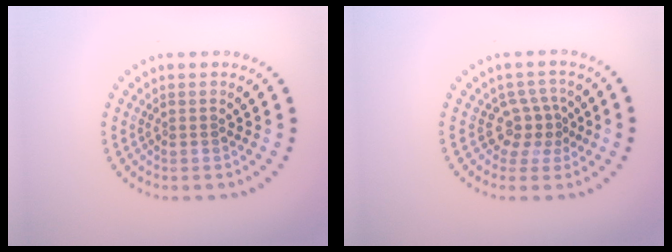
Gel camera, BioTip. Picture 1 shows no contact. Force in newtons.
{"total": 2.6, "press": 1.9, "slide": 1.8}